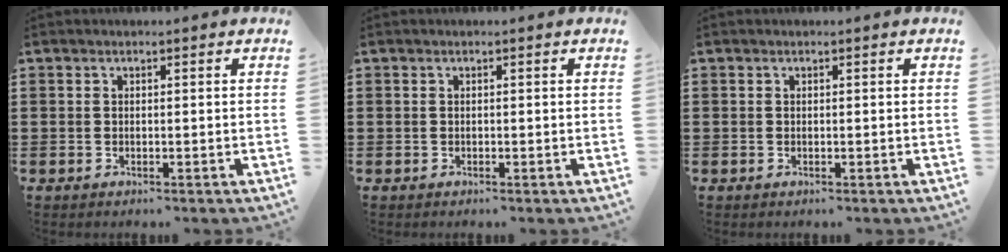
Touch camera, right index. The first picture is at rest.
{"total": 0.0}
{"total": 0.0}